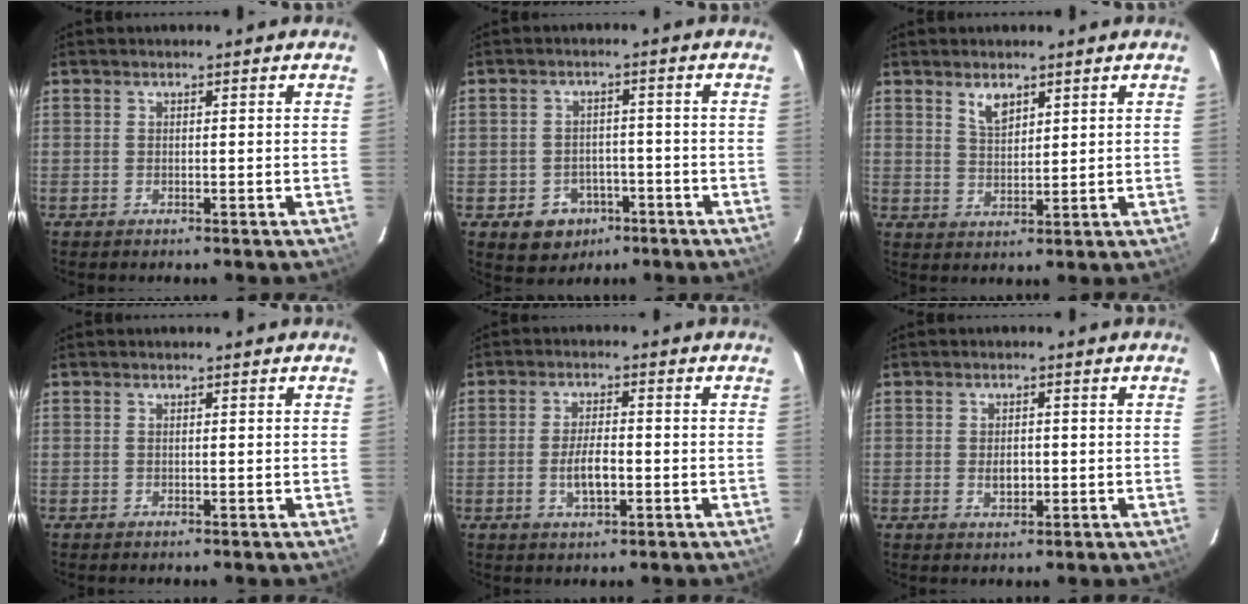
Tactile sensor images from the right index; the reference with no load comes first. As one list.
[{"total": 6.9, "force": [-3.4, 5.7, 1.8], "torque": [-0.044, 0.018, -0.029]}, {"total": 4.0, "force": [2.7, 1.8, 2.4], "torque": [-0.042, 0.000, 0.051]}, {"total": 0.0}, {"total": 5.1, "force": [-1.4, 2.0, 4.5], "torque": [-0.088, -0.002, -0.021]}, {"total": 2.7, "force": [-0.4, 1.8, 1.9], "torque": [-0.032, -0.001, -0.004]}]